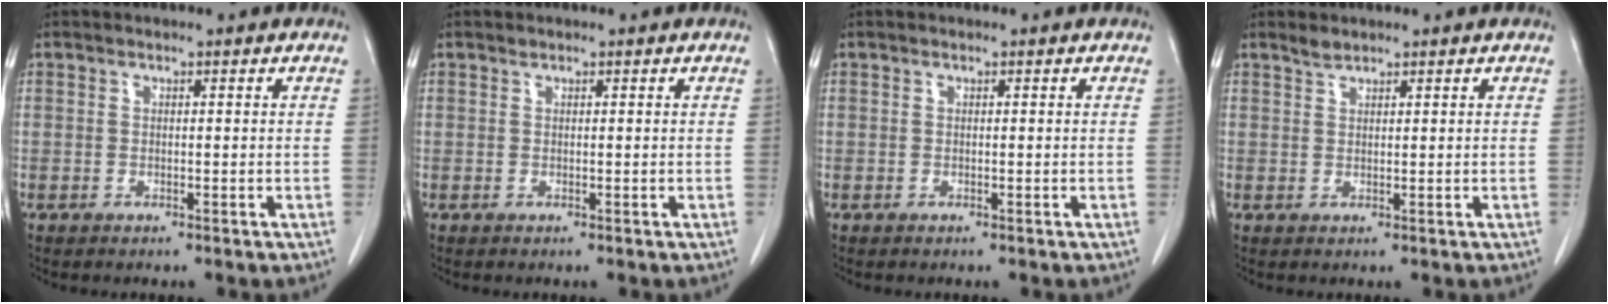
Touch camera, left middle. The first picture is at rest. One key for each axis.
{"total": 0.0}
{"total": 0.0}
{"total": 1.2, "fx": 1.2, "fy": 0.2, "fz": 0.2, "tx": -0.006, "ty": -0.001, "tz": 0.025}